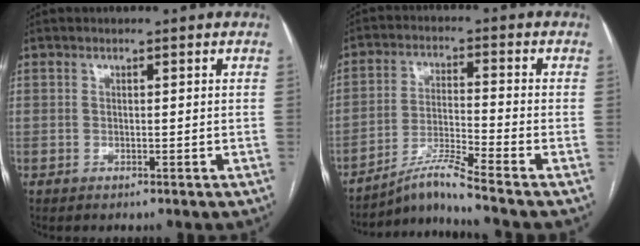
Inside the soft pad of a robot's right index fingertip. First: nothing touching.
{"total": 7.4, "force": [-6.3, -2.6, 2.9], "torque": [-0.063, -0.020, -0.116]}